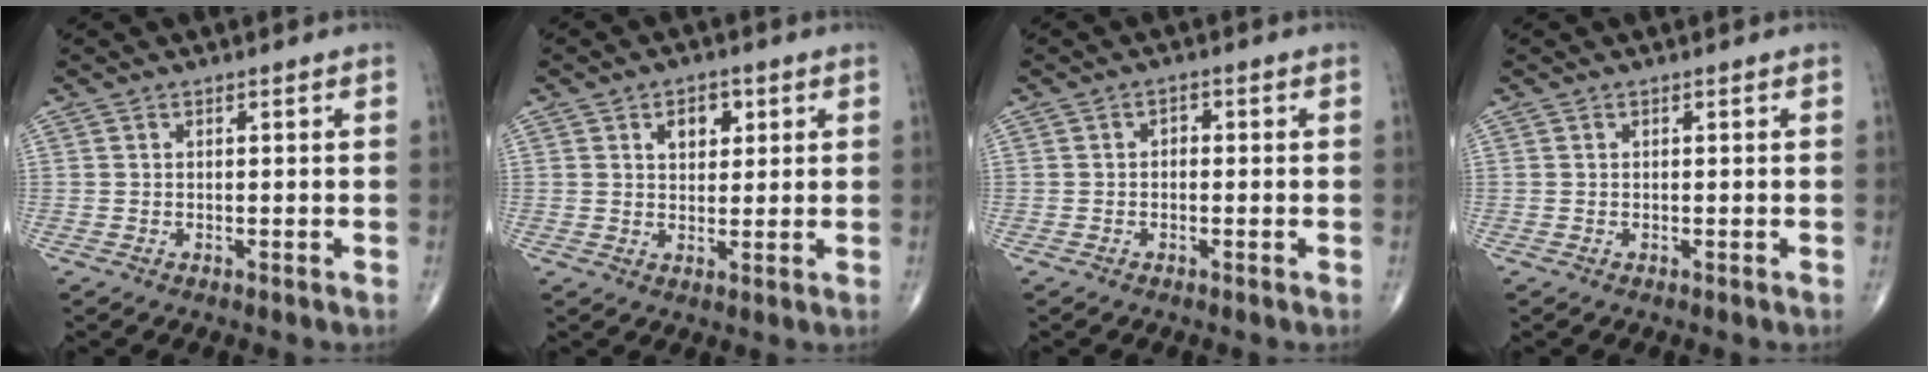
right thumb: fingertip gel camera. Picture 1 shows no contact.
{"total": 4.9, "force": [2.0, 3.2, 3.1], "torque": [-0.023, -0.007, 0.028]}
{"total": 1.2, "force": [-0.2, 0.9, 0.8], "torque": [-0.004, 0.005, -0.008]}
{"total": 0.0}